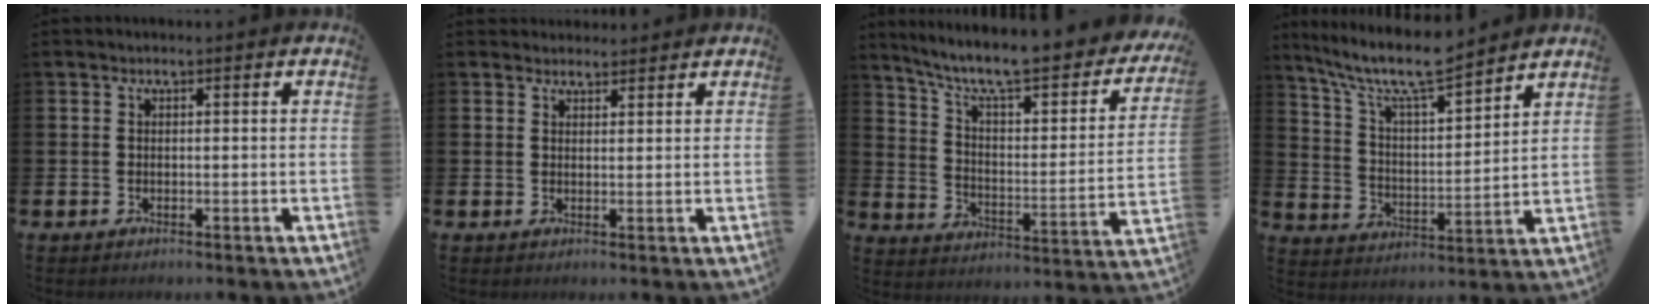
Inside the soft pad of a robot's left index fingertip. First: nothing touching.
{"total": 2.3, "force": [2.2, 0.8, -0.1], "torque": [0.006, -0.009, 0.039]}
{"total": 9.5, "force": [7.9, 2.2, 4.8], "torque": [-0.114, -0.062, 0.127]}
{"total": 9.9, "force": [8.8, 1.5, 4.4], "torque": [-0.115, -0.051, 0.152]}